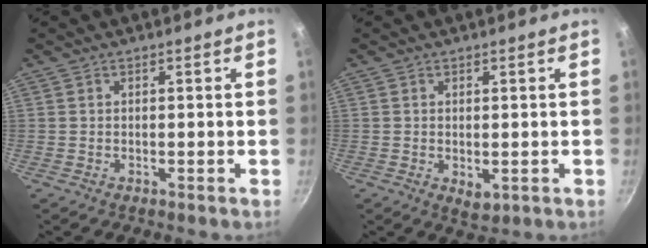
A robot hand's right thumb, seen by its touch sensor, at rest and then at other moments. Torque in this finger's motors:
{"motor_torque": [-0.17, 0.28, -0.49, -0.02, -0.03]}